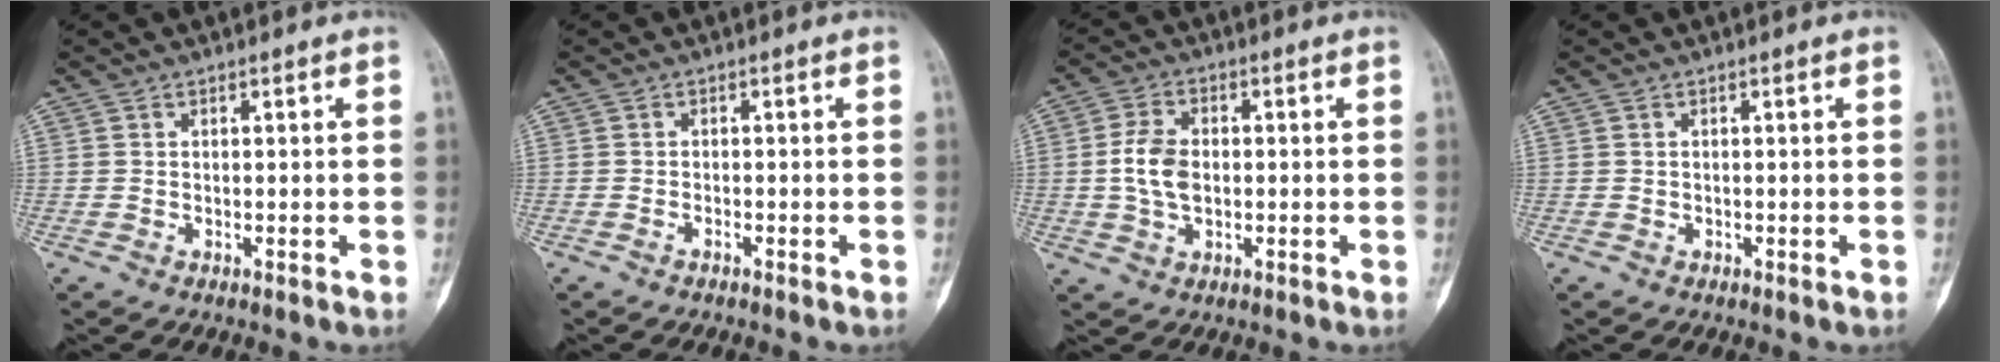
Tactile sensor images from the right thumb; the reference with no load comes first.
{"total": 0.6, "force": [-0.5, 0.2, 0.3], "torque": [-0.006, 0.004, -0.010]}
{"total": 6.9, "force": [-0.1, 4.5, 5.2], "torque": [-0.101, 0.008, -0.003]}
{"total": 0.0}